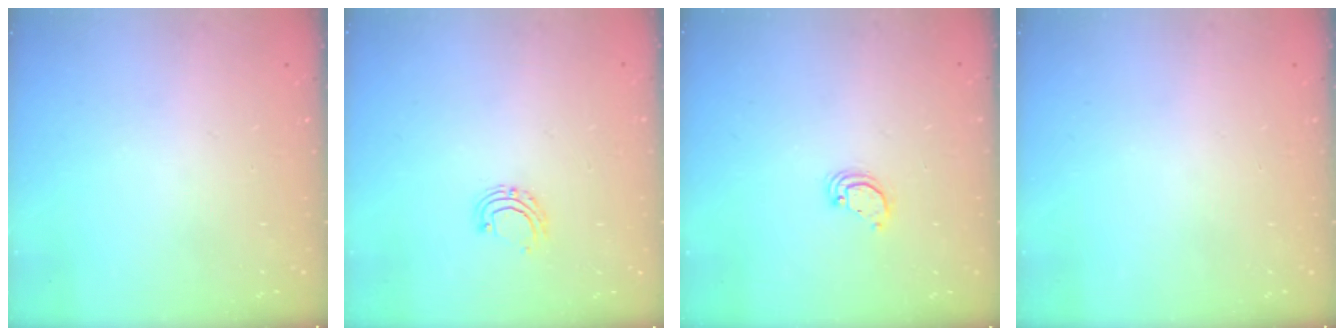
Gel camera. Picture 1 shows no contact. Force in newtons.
{"total": 5.2, "press": 5.2, "slide": 0.6}
{"total": 3.4, "press": 3.4, "slide": 0.2}
{"total": 0.0}